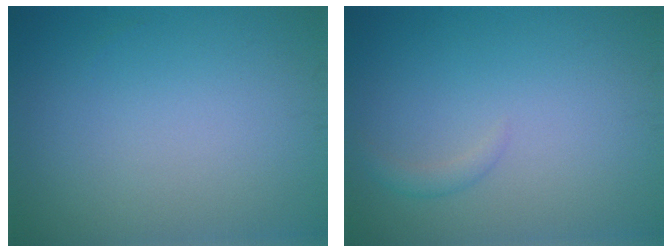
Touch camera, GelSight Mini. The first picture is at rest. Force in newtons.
{"total": 1.0, "press": 1.0, "slide": 0.0}